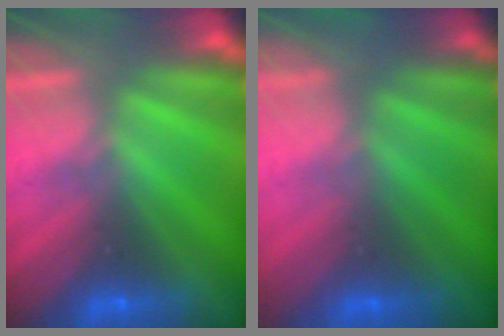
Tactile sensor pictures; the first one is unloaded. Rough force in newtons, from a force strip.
{"total": 2.4}